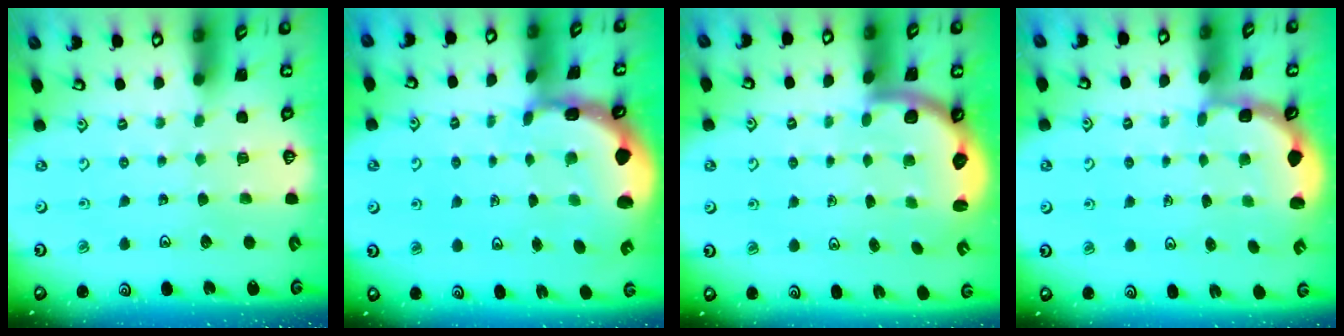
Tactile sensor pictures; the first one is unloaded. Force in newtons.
{"total": 2.2, "press": 2.0, "slide": 1.0}
{"total": 2.8, "press": 2.2, "slide": 1.8}
{"total": 2.5, "press": 1.9, "slide": 1.6}